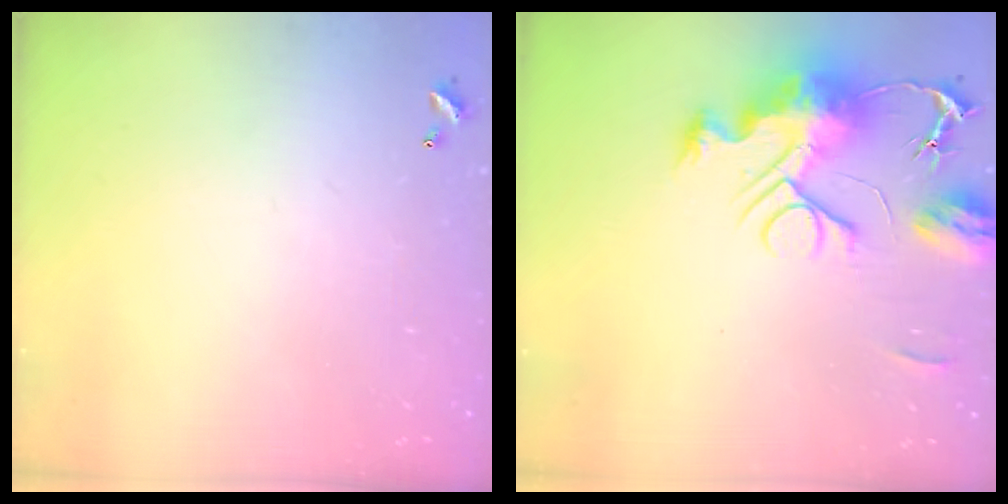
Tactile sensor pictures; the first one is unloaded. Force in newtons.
{"total": 12.6, "press": 12.6, "slide": 1.2}